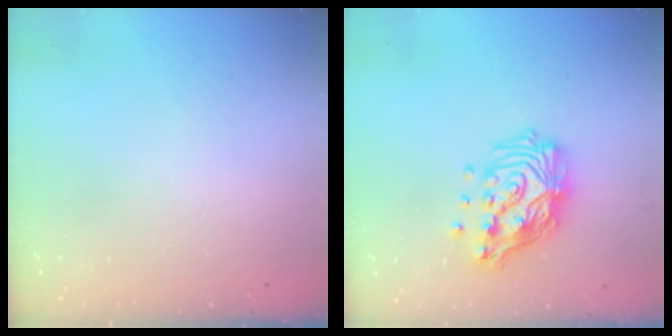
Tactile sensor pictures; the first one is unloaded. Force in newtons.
{"total": 15.2, "press": 15.1, "slide": 2.0}